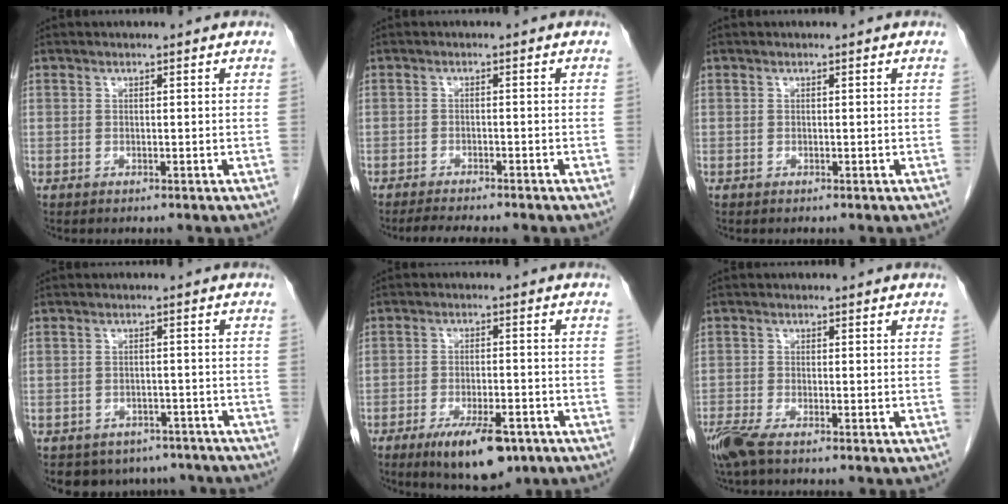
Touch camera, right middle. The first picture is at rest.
{"total": 4.8, "force": [-4.2, 0.3, 2.3], "torque": [-0.035, -0.012, -0.065]}
{"total": 0.0}
{"total": 9.5, "force": [-7.9, 5.0, 1.3], "torque": [-0.012, 0.009, -0.087]}
{"total": 9.9, "force": [-6.0, 3.2, 7.1], "torque": [-0.114, -0.011, -0.091]}
{"total": 4.1, "force": [-3.0, 0.7, 2.8], "torque": [-0.064, -0.013, -0.060]}